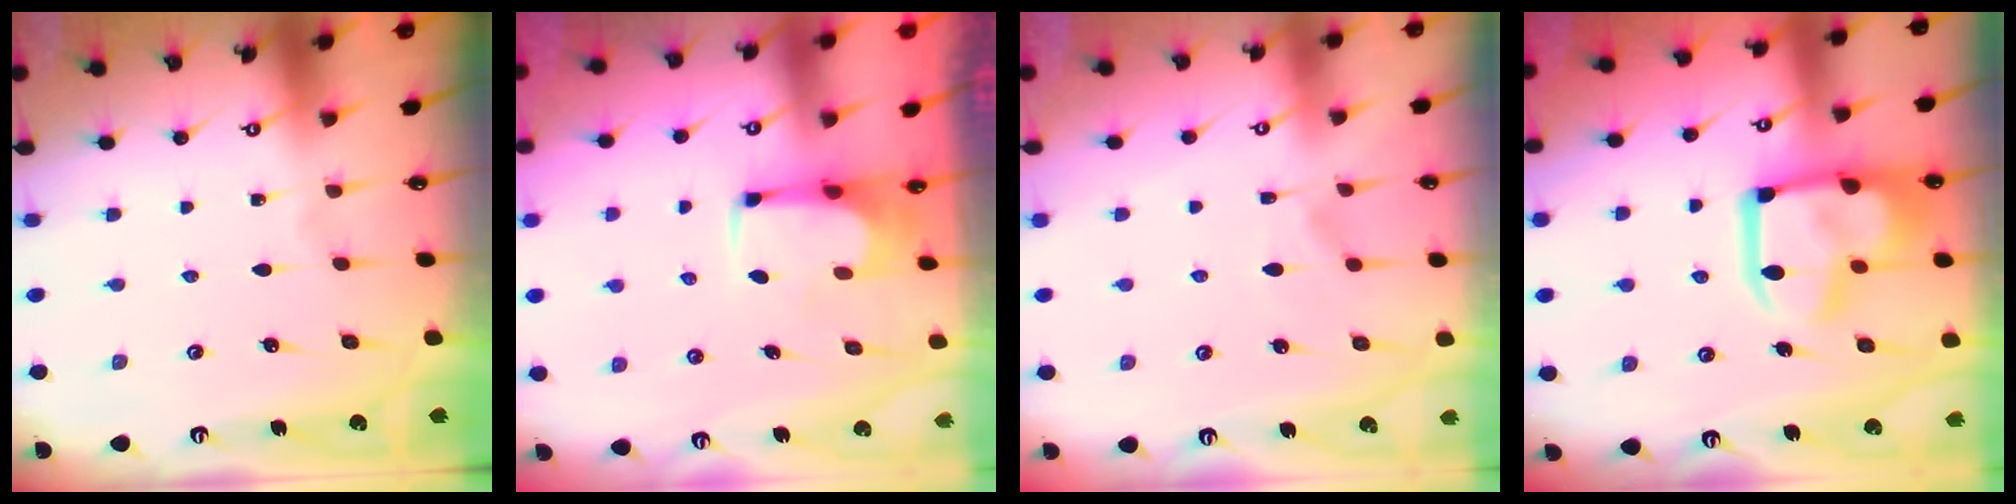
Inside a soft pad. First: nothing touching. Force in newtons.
{"total": 5.3, "press": 5.3, "slide": 0.5}
{"total": 1.7, "press": 1.0, "slide": 1.3}
{"total": 18.7, "press": 18.6, "slide": 2.1}